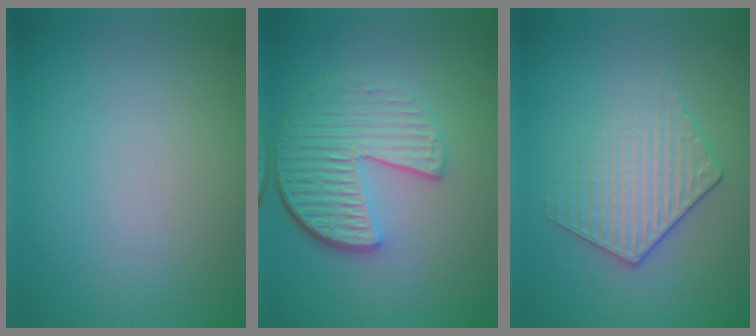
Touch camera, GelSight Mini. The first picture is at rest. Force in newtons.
{"total": 6.3, "press": 4.5, "slide": 4.4}
{"total": 3.5, "press": 3.2, "slide": 1.4}